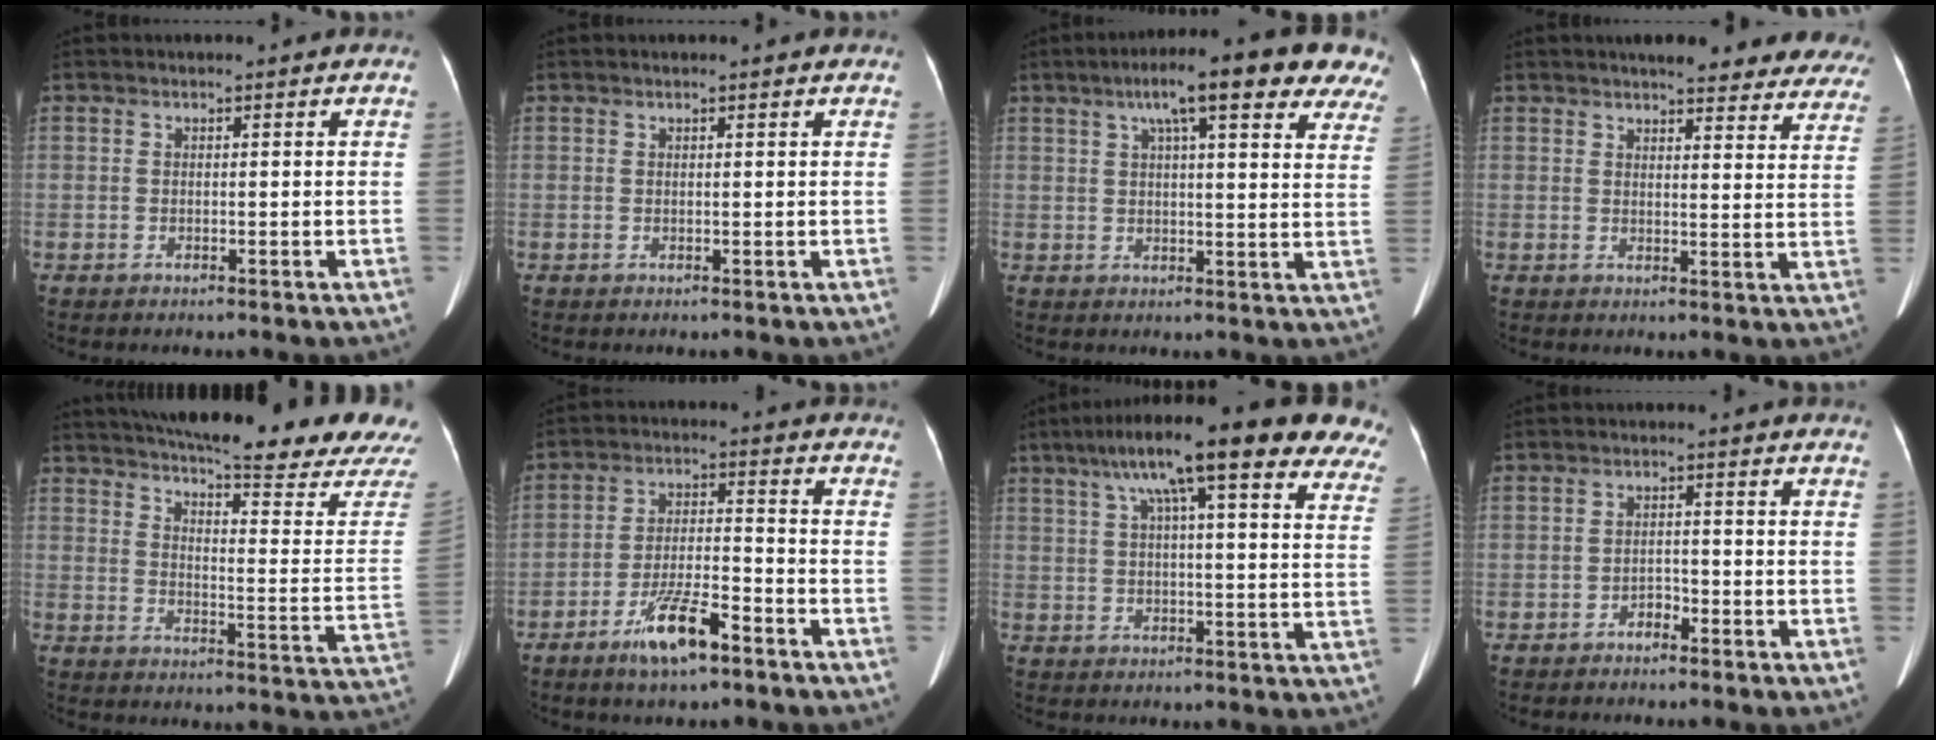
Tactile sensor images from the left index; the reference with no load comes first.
{"total": 1.1, "force": [0.9, 0.1, 0.6], "torque": [-0.010, 0.012, 0.013]}
{"total": 17.2, "force": [11.5, 3.1, 12.3], "torque": [-0.175, 0.035, 0.139]}
{"total": 18.8, "force": [16.8, 4.3, 7.1], "torque": [-0.064, -0.023, 0.177]}
{"total": 26.8, "force": [23.7, 0.7, 12.4], "torque": [-0.191, -0.086, 0.295]}
{"total": 8.6, "force": [-5.4, 1.7, 6.4], "torque": [-0.126, -0.005, -0.096]}
{"total": 23.7, "force": [16.2, 4.1, 16.9], "torque": [-0.251, 0.054, 0.201]}
{"total": 1.8, "force": [-1.4, 0.7, 0.8], "torque": [-0.010, 0.004, -0.023]}